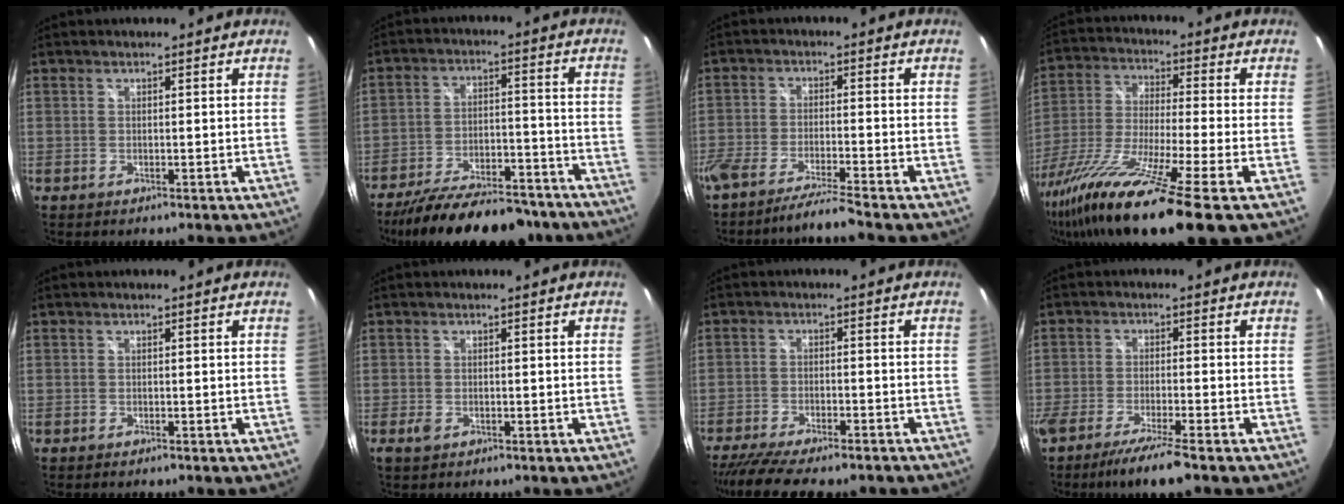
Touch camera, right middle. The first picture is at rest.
{"total": 21.0, "force": [-17.3, 6.4, 10.0], "torque": [-0.183, -0.014, -0.243]}
{"total": 7.9, "force": [-7.0, -0.8, 3.6], "torque": [-0.087, -0.021, -0.126]}
{"total": 19.8, "force": [-12.3, 0.2, 15.5], "torque": [-0.301, -0.064, -0.222]}
{"total": 0.6, "force": [-0.5, 0.2, 0.2], "torque": [-0.004, -0.003, -0.010]}
{"total": 1.8, "force": [-0.9, 1.1, 1.0], "torque": [-0.019, -0.003, -0.018]}
{"total": 13.4, "force": [-11.2, 2.5, 6.8], "torque": [-0.141, -0.044, -0.172]}
{"total": 7.9, "force": [-6.1, -0.1, 5.0], "torque": [-0.103, -0.021, -0.105]}